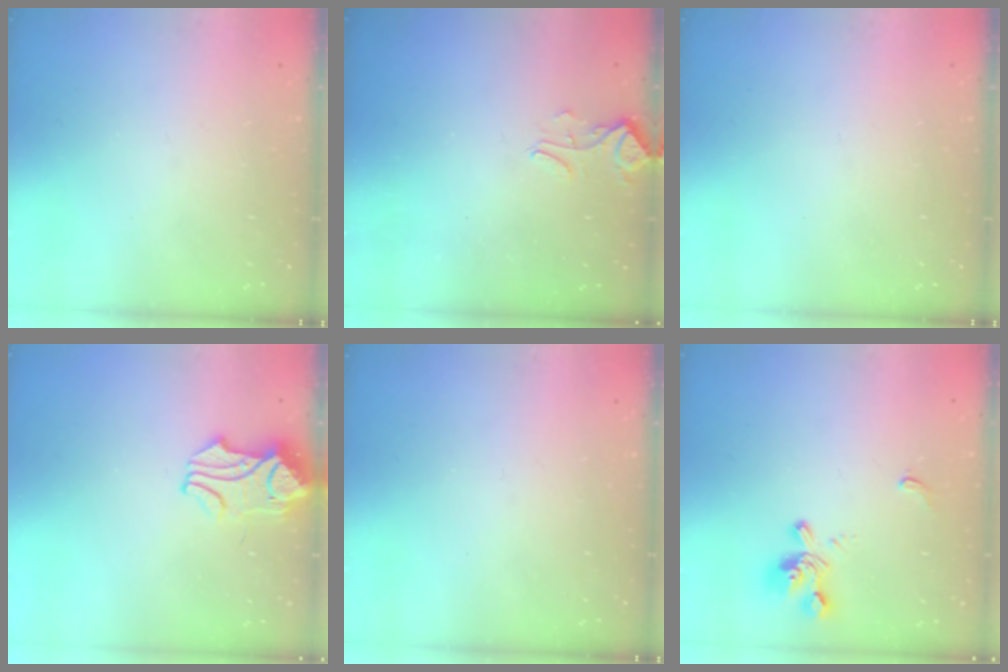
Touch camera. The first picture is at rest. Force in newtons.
{"total": 2.7, "press": 2.7, "slide": 0.5}
{"total": 0.0}
{"total": 6.0, "press": 6.0, "slide": 0.5}
{"total": 0.0}
{"total": 3.2, "press": 2.9, "slide": 1.3}